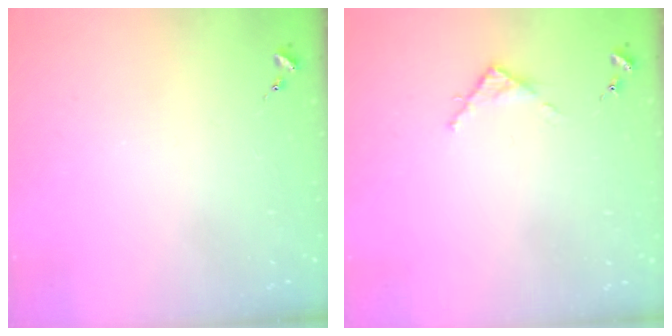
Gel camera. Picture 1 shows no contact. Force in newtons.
{"total": 3.3, "press": 3.2, "slide": 0.3}